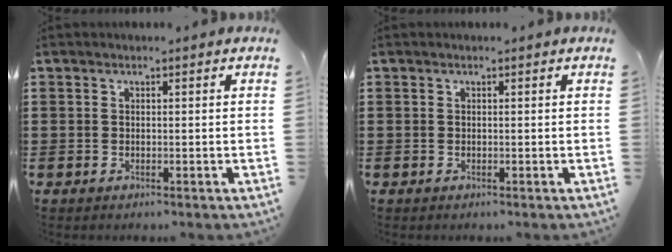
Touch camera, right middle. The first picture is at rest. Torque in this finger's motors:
{"motor_torque": [0.00, 0.00, 0.07, 0.01]}